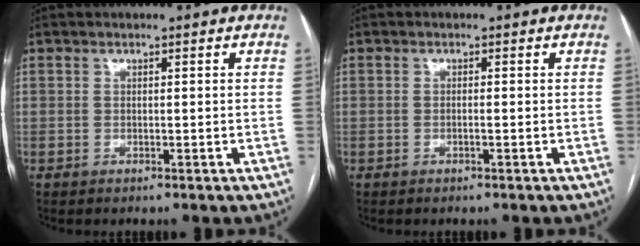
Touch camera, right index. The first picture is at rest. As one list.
[{"total": 0.5, "force": [-0.1, 0.0, 0.5], "torque": [-0.008, 0.001, -0.003]}]